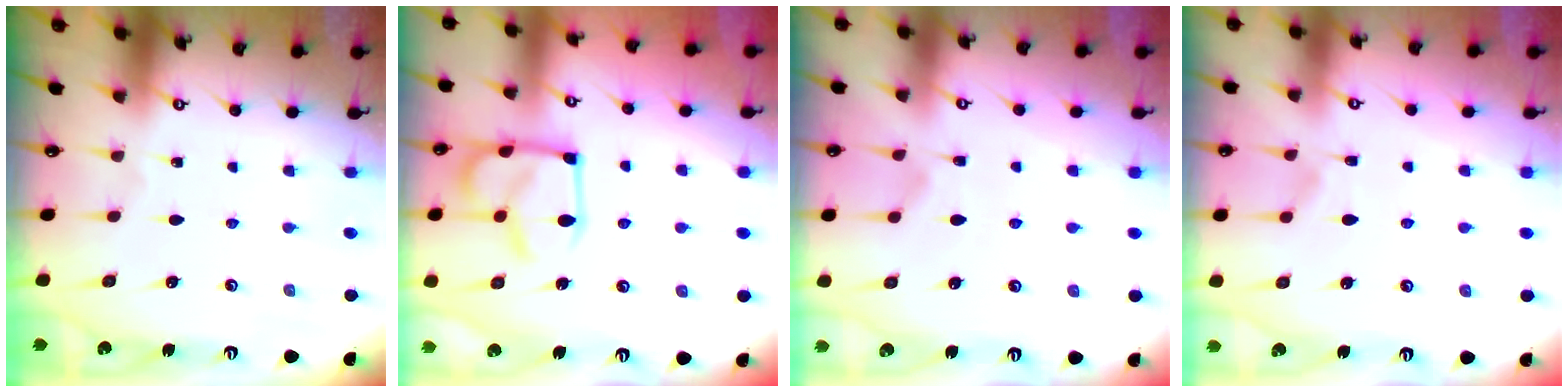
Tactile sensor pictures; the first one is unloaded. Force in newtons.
{"total": 8.3, "press": 8.2, "slide": 0.7}
{"total": 2.4, "press": 2.1, "slide": 1.1}
{"total": 1.7, "press": 1.0, "slide": 1.3}